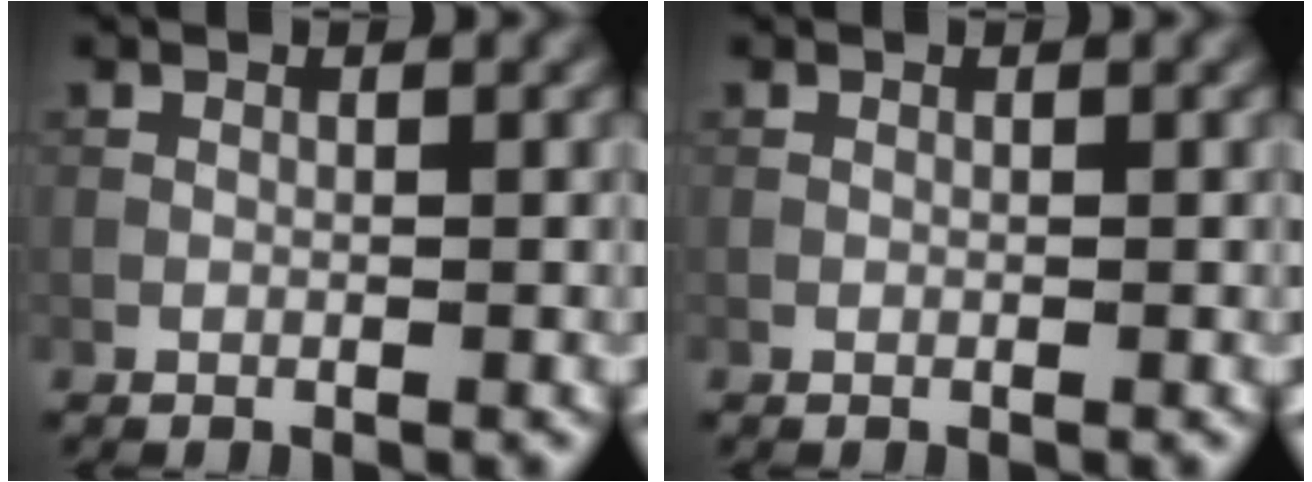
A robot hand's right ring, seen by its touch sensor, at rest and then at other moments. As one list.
[{"total": 0.0}]